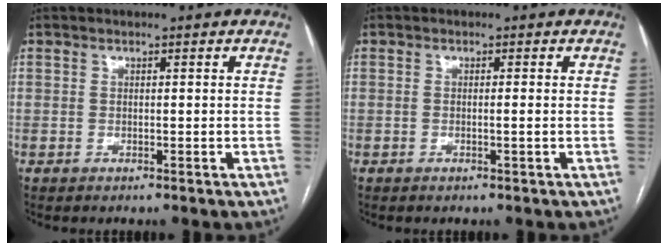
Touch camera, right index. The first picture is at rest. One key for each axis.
{"total": 0.8, "fx": -0.2, "fy": -0.2, "fz": 0.8, "tx": -0.012, "ty": 0.000, "tz": -0.003}